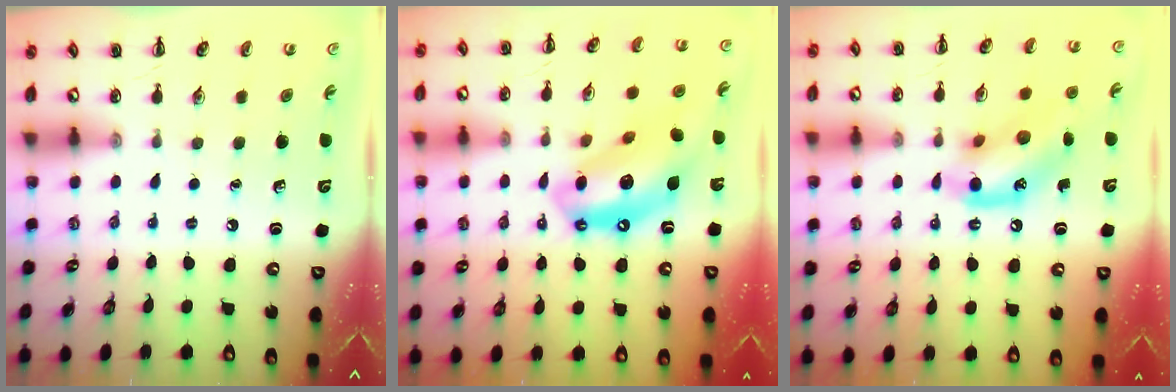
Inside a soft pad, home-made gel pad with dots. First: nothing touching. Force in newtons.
{"total": 15.0, "press": 14.5, "slide": 4.1}
{"total": 13.7, "press": 13.5, "slide": 2.7}